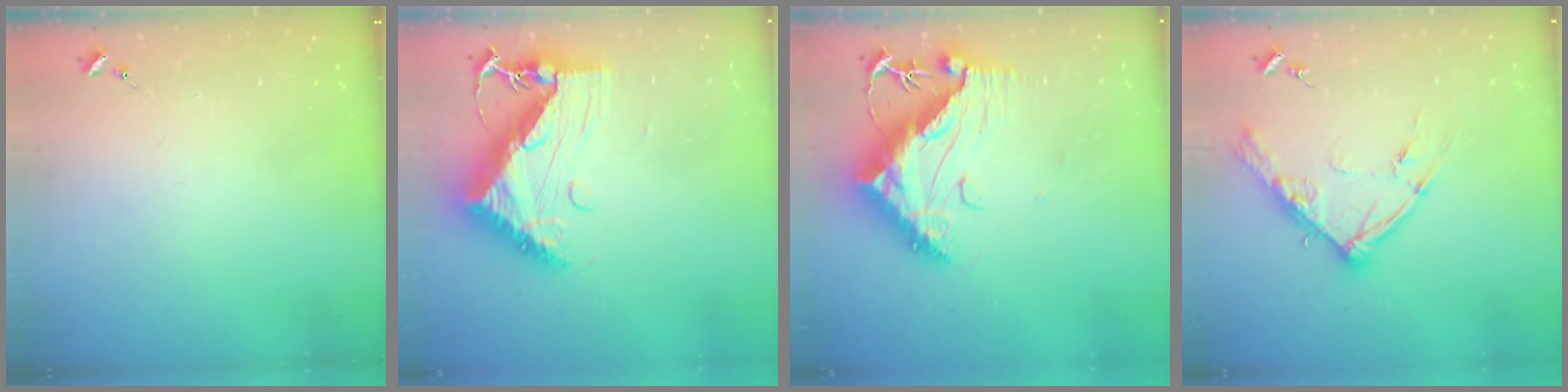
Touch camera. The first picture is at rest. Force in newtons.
{"total": 14.1, "press": 14.0, "slide": 1.3}
{"total": 16.5, "press": 16.4, "slide": 1.3}
{"total": 13.3, "press": 13.2, "slide": 1.2}